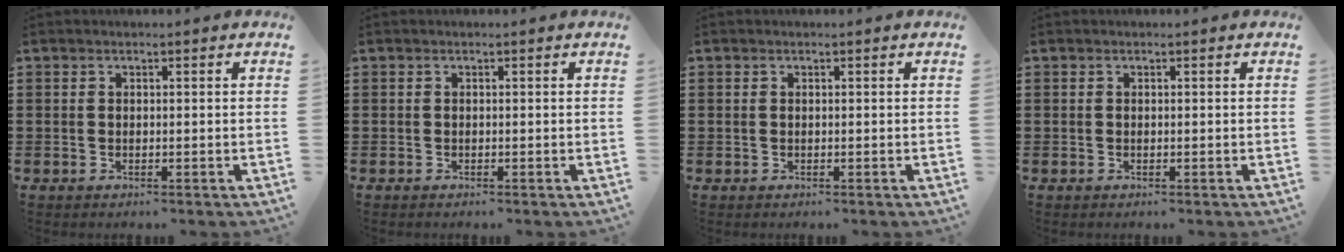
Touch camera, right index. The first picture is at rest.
{"total": 0.0}
{"total": 0.0}
{"total": 0.0}